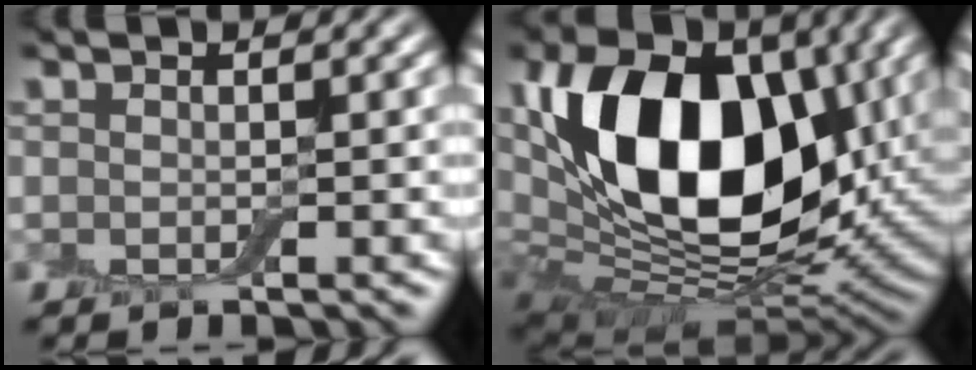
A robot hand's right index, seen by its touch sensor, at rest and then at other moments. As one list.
[{"total": 16.1, "force": [4.6, 10.0, 11.7], "torque": [-0.206, 0.000, 0.076]}]